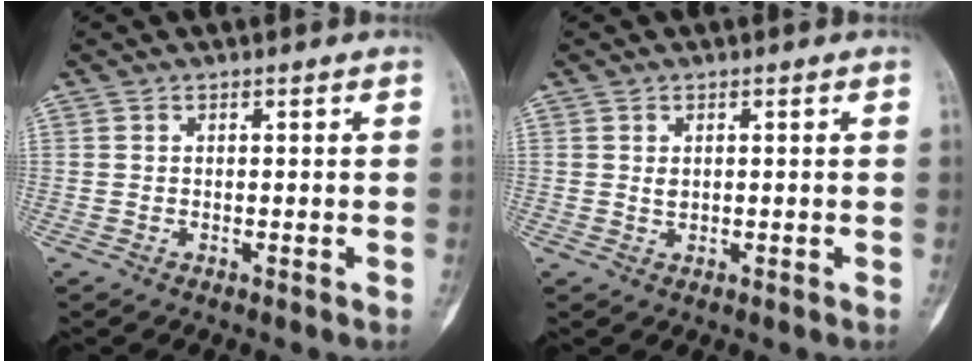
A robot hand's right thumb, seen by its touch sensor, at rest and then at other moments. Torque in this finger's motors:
{"motor_torque": [0.12, 0.14, -0.01, -0.48, -0.03]}